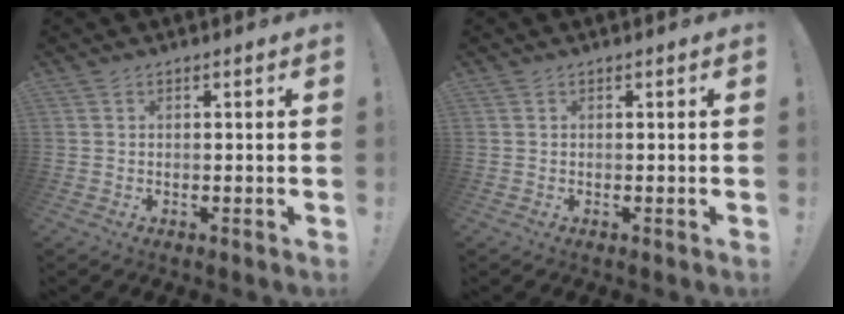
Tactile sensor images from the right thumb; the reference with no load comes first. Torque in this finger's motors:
{"motor_torque": [0.00, 0.00, 0.00, 0.00, 0.00]}